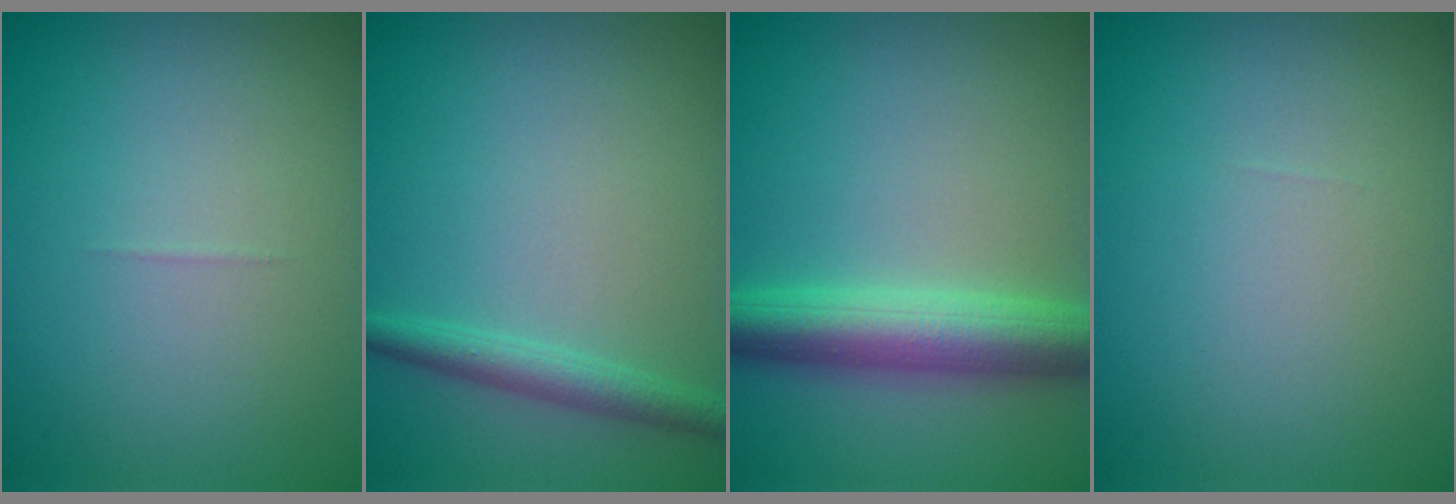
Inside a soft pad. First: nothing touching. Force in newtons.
{"total": 2.3, "press": 2.2, "slide": 0.1}
{"total": 6.0, "press": 6.0, "slide": 0.2}
{"total": 0.0}